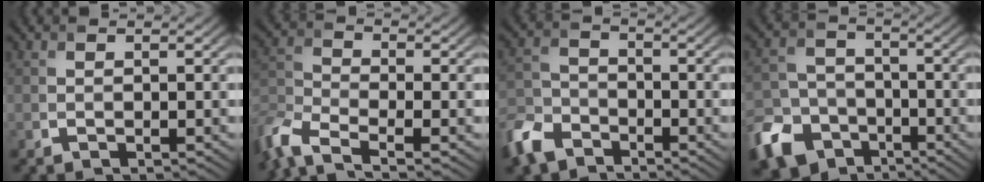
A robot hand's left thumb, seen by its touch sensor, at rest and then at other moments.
{"total": 7.2, "force": [-5.2, 2.4, 4.3], "torque": [-0.107, -0.015, -0.121]}
{"total": 7.6, "force": [-5.6, 4.1, 3.2], "torque": [-0.088, -0.010, -0.132]}
{"total": 10.9, "force": [-6.3, 7.5, 4.9], "torque": [-0.135, -0.029, -0.129]}